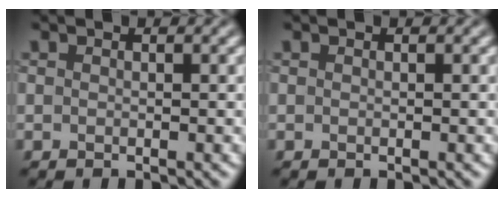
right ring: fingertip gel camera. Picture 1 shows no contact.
{"total": 0.0}